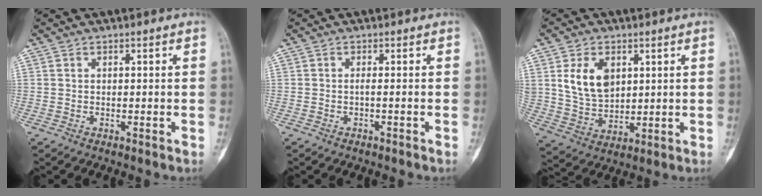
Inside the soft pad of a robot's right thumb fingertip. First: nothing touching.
{"total": 0.5, "force": [-0.2, -0.1, 0.5], "torque": [-0.010, 0.001, -0.006]}
{"total": 9.9, "force": [3.2, 6.6, 6.6], "torque": [-0.104, -0.016, 0.074]}